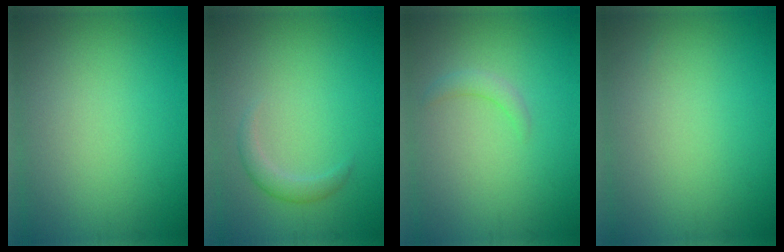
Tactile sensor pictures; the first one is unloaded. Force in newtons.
{"total": 1.6, "press": 1.6, "slide": 0.1}
{"total": 1.2, "press": 1.2, "slide": 0.2}
{"total": 0.0}